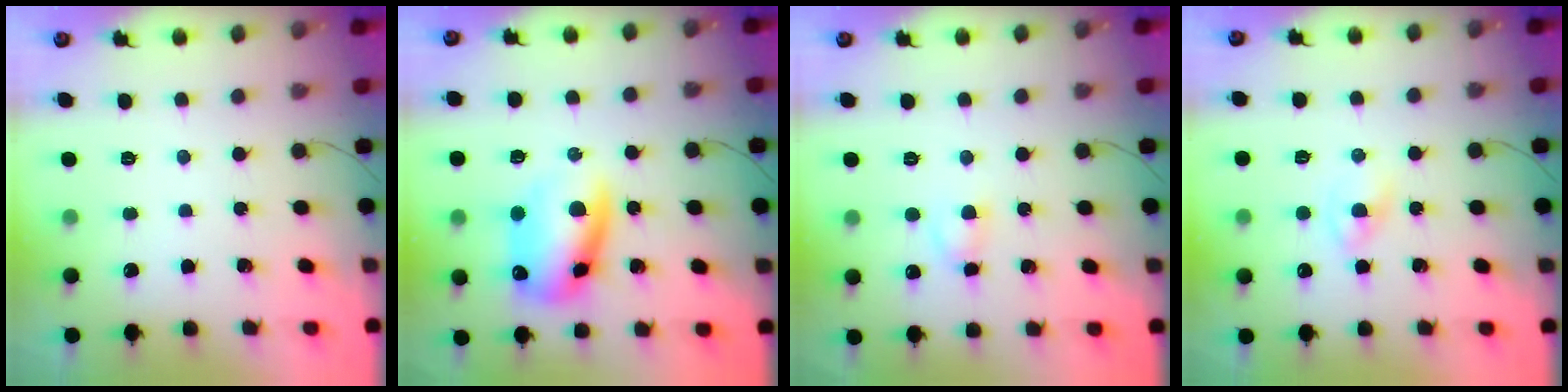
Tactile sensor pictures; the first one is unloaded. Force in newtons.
{"total": 12.1, "press": 11.9, "slide": 2.3}
{"total": 2.8, "press": 2.5, "slide": 1.2}
{"total": 1.6, "press": 1.4, "slide": 0.9}